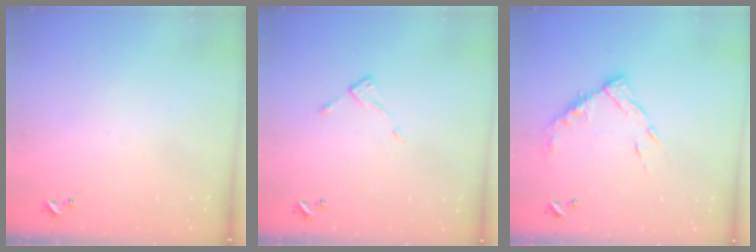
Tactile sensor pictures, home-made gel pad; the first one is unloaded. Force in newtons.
{"total": 6.7, "press": 6.7, "slide": 0.2}
{"total": 13.3, "press": 13.3, "slide": 1.1}